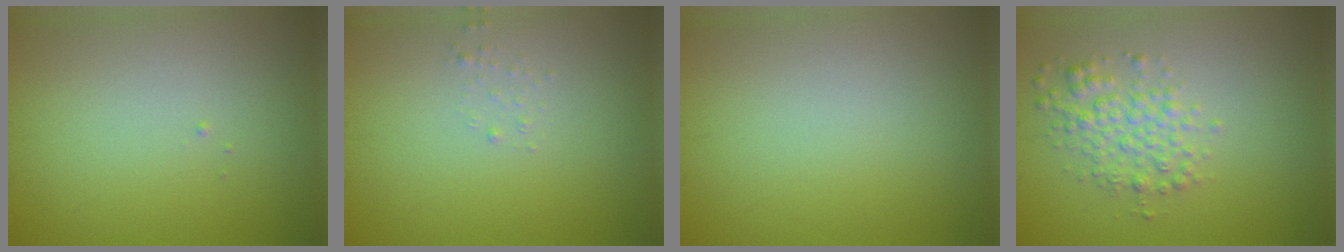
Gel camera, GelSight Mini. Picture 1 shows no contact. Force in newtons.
{"total": 0.6, "press": 0.6, "slide": 0.1}
{"total": 0.0}
{"total": 3.1, "press": 3.1, "slide": 0.1}